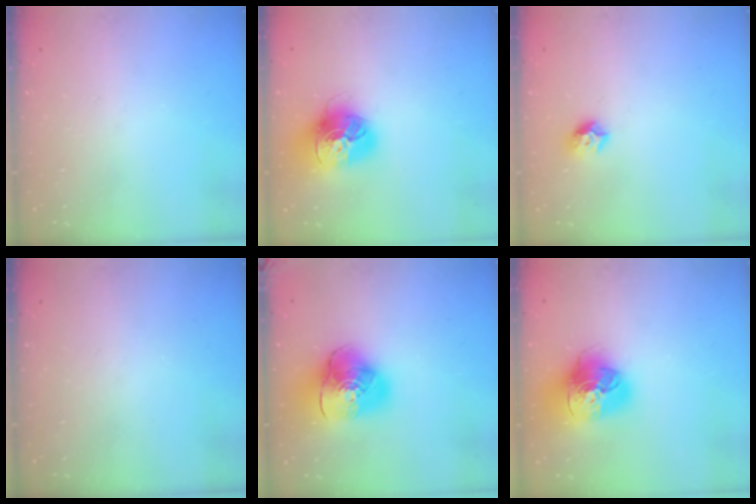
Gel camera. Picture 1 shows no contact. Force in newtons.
{"total": 16.8, "press": 16.7, "slide": 1.9}
{"total": 8.2, "press": 8.1, "slide": 1.0}
{"total": 0.0}
{"total": 14.3, "press": 14.2, "slide": 1.9}
{"total": 18.6, "press": 18.5, "slide": 2.0}